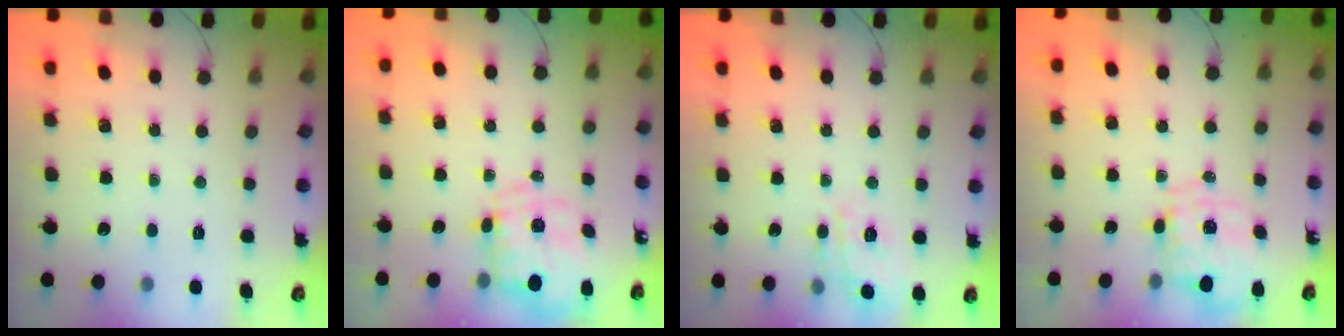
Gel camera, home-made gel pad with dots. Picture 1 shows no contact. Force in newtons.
{"total": 3.8, "press": 3.3, "slide": 1.8}
{"total": 10.0, "press": 10.0, "slide": 0.6}
{"total": 1.8, "press": 1.4, "slide": 1.1}